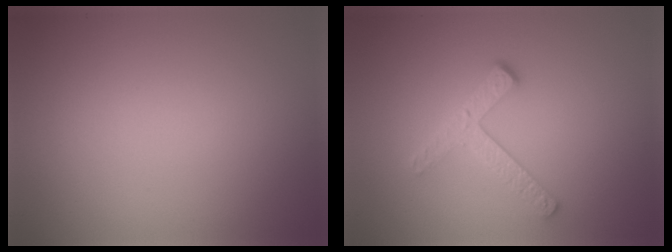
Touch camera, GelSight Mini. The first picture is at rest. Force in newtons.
{"total": 2.8, "press": 2.4, "slide": 1.4}